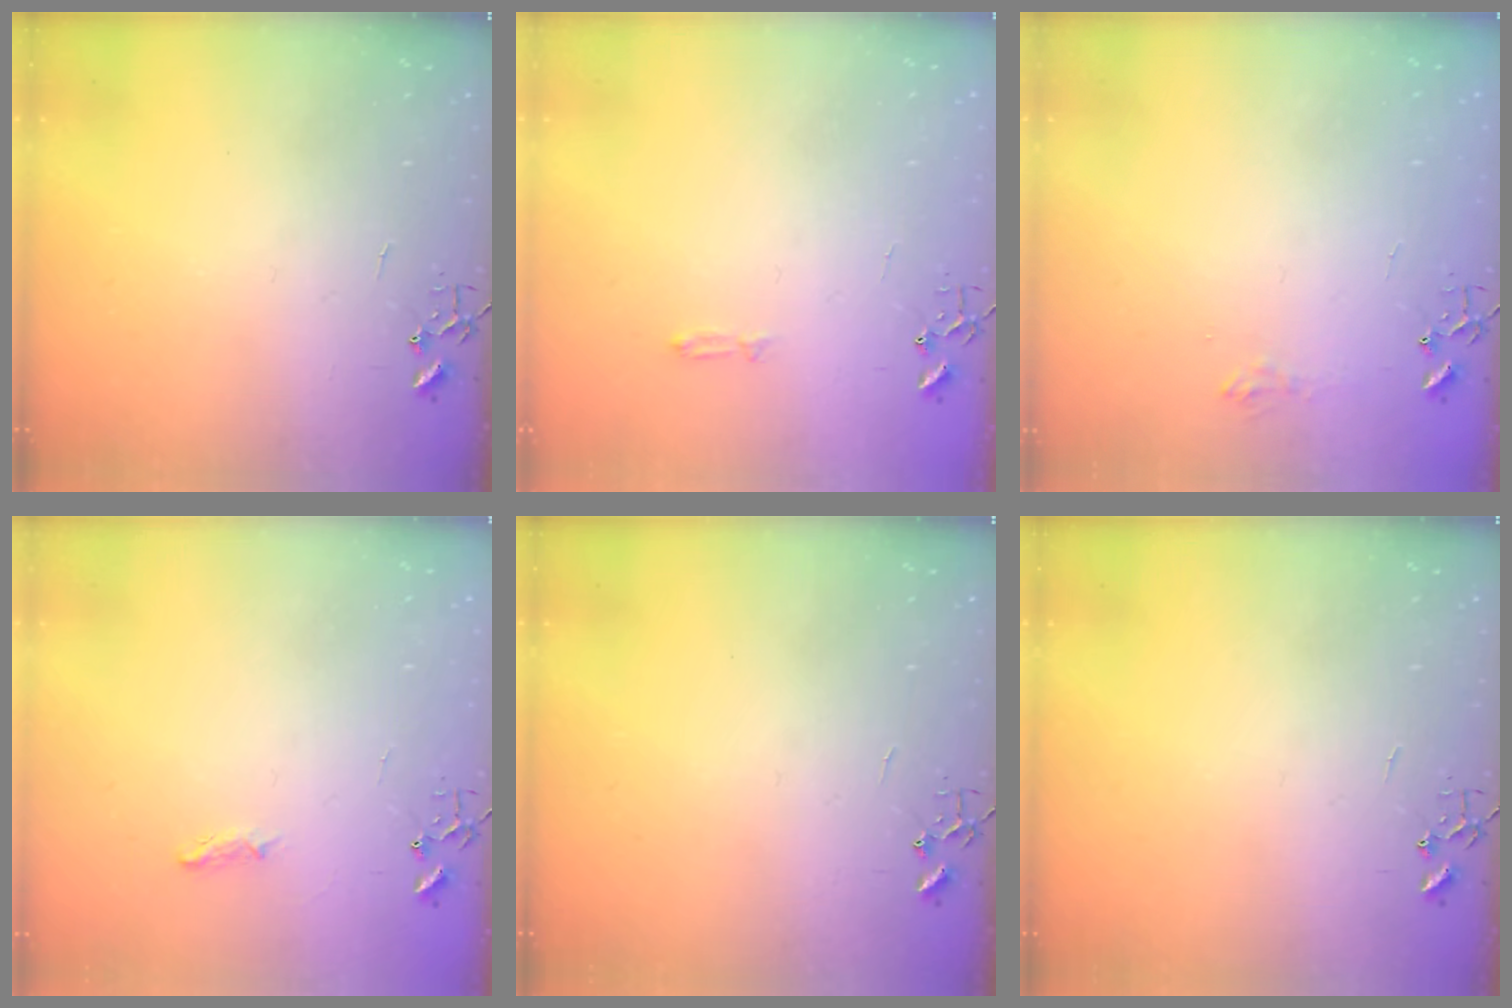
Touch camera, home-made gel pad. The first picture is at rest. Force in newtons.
{"total": 2.8, "press": 2.8, "slide": 0.4}
{"total": 6.6, "press": 6.6, "slide": 0.8}
{"total": 4.8, "press": 4.7, "slide": 0.5}
{"total": 0.0}
{"total": 0.0}